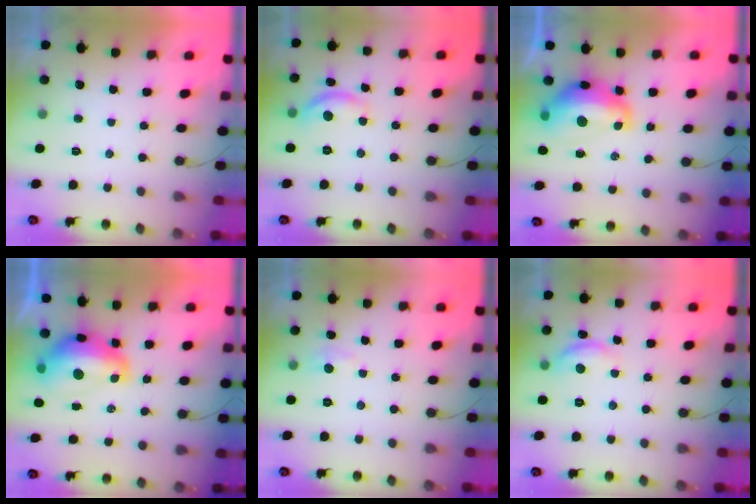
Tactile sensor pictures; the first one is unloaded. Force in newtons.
{"total": 10.3, "press": 10.3, "slide": 0.4}
{"total": 14.6, "press": 14.5, "slide": 1.7}
{"total": 14.6, "press": 14.5, "slide": 1.6}
{"total": 4.7, "press": 4.6, "slide": 0.8}
{"total": 10.3, "press": 10.3, "slide": 0.6}